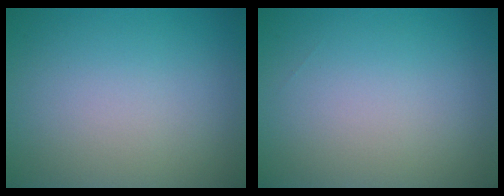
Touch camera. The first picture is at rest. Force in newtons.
{"total": 0.0}